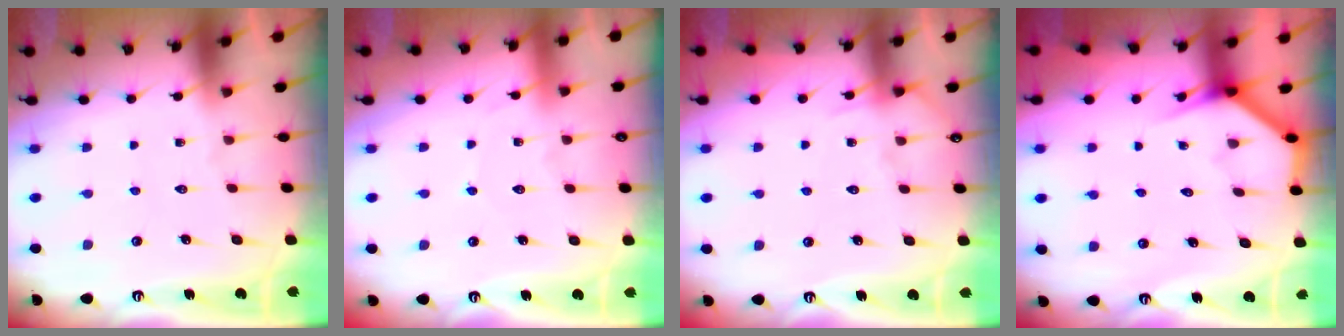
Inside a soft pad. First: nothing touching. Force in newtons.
{"total": 2.4, "press": 2.4, "slide": 0.3}
{"total": 5.7, "press": 5.7, "slide": 0.7}
{"total": 3.9, "press": 3.9, "slide": 0.2}